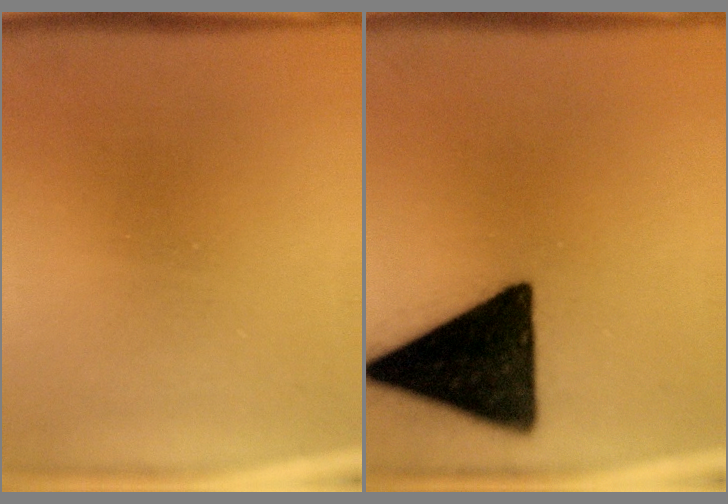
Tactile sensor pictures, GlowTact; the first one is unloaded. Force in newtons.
{"total": 19.4}